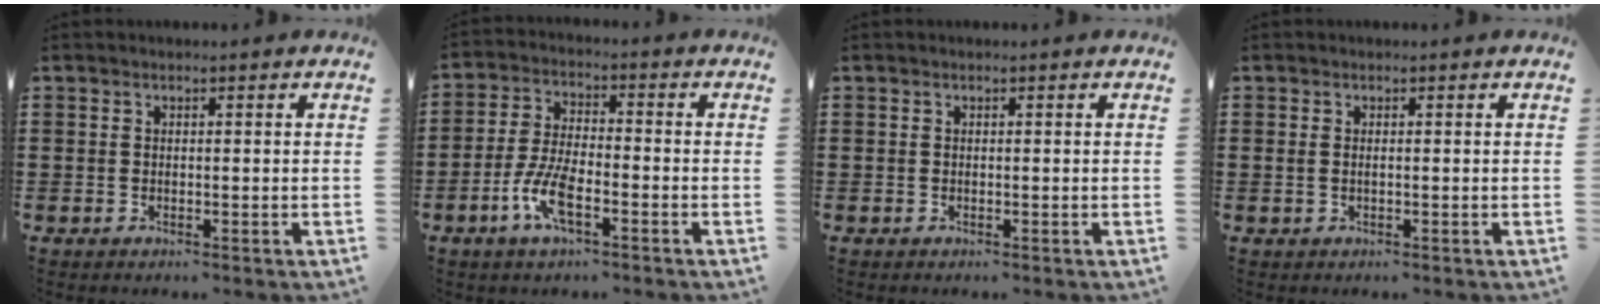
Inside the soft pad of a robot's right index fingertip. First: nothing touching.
{"total": 7.0, "force": [-3.3, 2.3, 5.7], "torque": [-0.132, -0.008, -0.067]}
{"total": 0.0}
{"total": 0.8, "force": [0.0, 0.3, 0.7], "torque": [-0.015, 0.002, 0.000]}